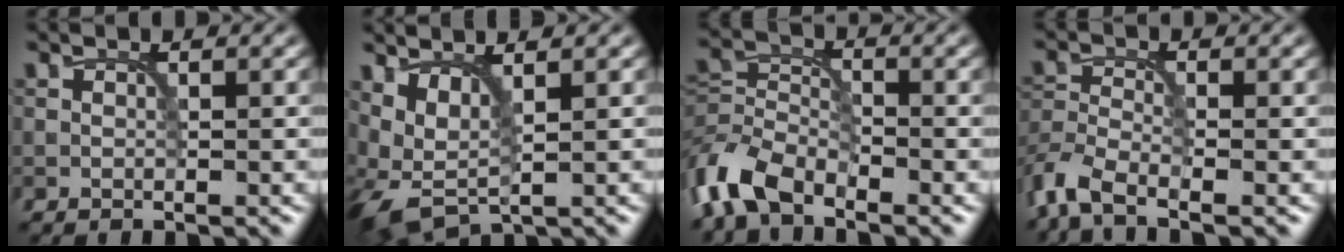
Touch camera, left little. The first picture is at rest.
{"total": 5.0, "force": [0.8, 2.5, 4.3], "torque": [-0.103, -0.002, 0.016]}
{"total": 6.1, "force": [-4.3, 2.8, 3.3], "torque": [-0.072, -0.001, -0.101]}
{"total": 4.6, "force": [-3.5, 1.5, 2.6], "torque": [-0.061, -0.009, -0.083]}